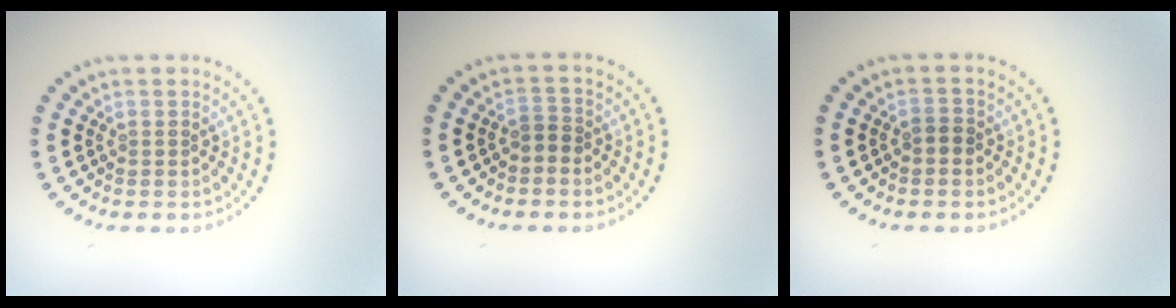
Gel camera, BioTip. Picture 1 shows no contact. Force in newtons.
{"total": 1.3, "press": 1.0, "slide": 0.8}
{"total": 1.0, "press": 0.9, "slide": 0.4}